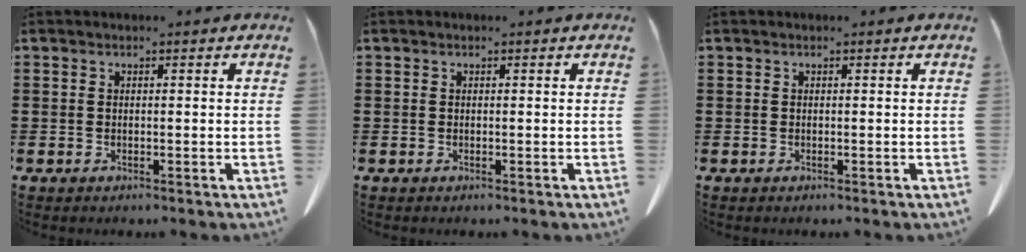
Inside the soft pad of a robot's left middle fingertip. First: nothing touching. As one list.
[{"total": 0.0}, {"total": 0.0}]